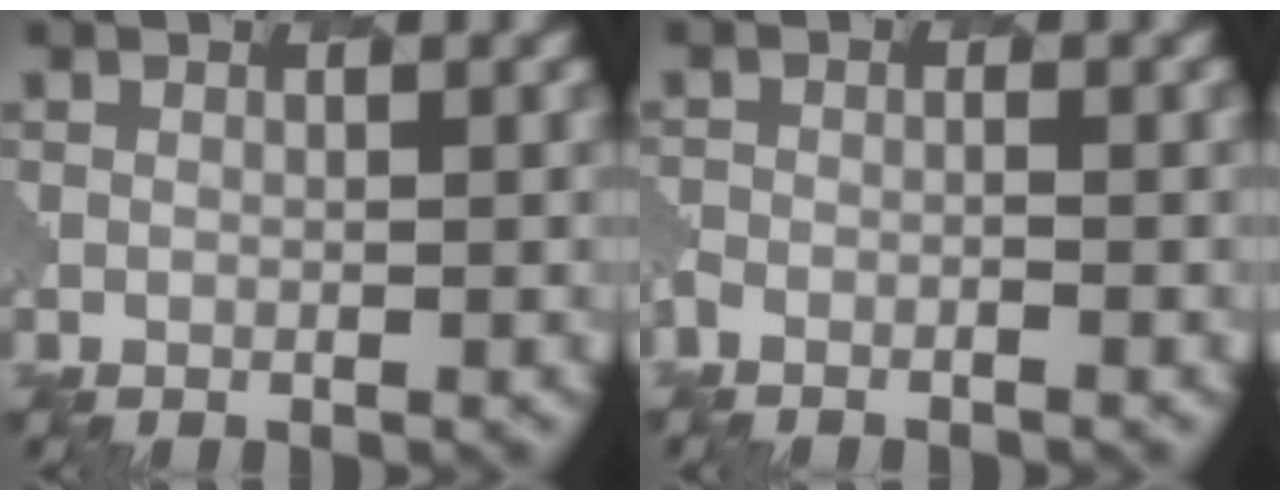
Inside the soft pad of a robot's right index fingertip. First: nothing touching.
{"total": 2.8, "force": [-2.8, 0.4, -0.3], "torque": [-0.012, -0.003, -0.047]}